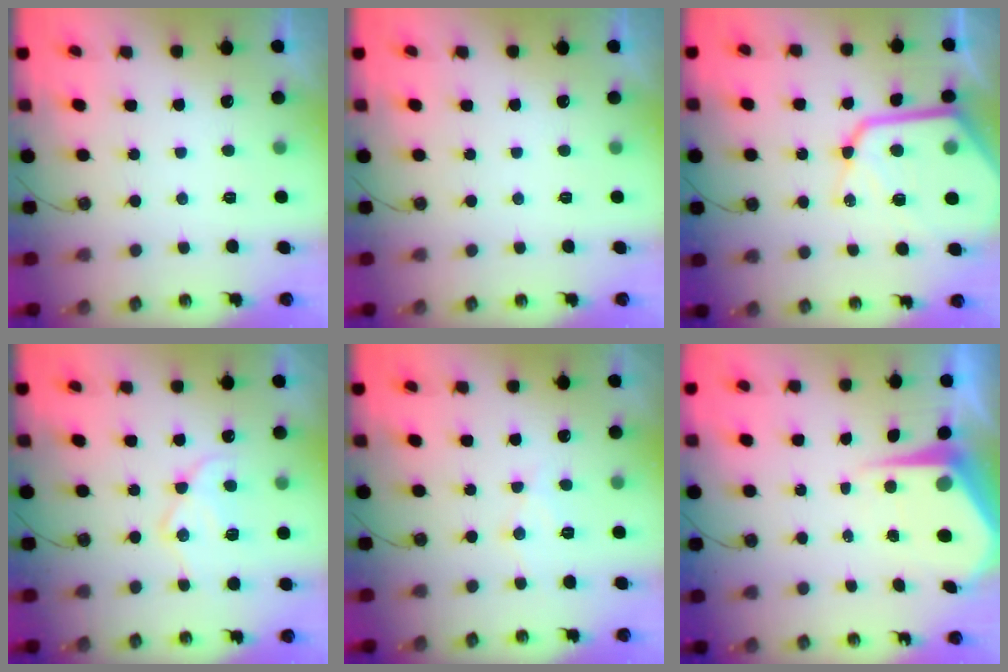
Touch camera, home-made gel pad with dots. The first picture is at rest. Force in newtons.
{"total": 0.0}
{"total": 20.7, "press": 20.6, "slide": 1.7}
{"total": 13.8, "press": 13.7, "slide": 1.4}
{"total": 7.4, "press": 7.4, "slide": 0.5}
{"total": 7.2, "press": 7.2, "slide": 0.6}